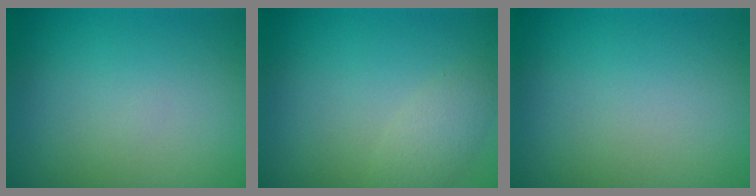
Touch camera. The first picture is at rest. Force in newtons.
{"total": 2.0, "press": 2.0, "slide": 0.0}
{"total": 0.0}